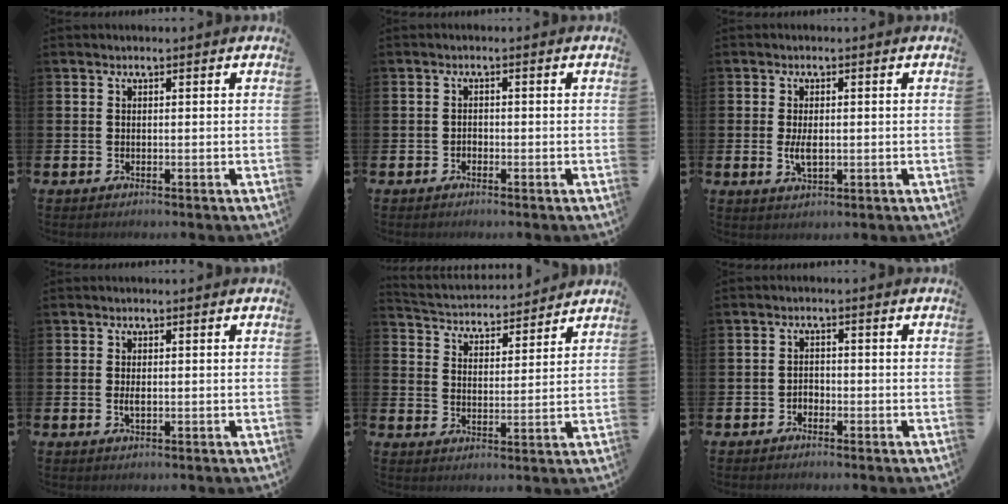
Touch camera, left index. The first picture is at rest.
{"total": 1.0, "force": [-0.7, 0.6, 0.1], "torque": [-0.002, 0.002, -0.017]}
{"total": 3.1, "force": [0.0, 1.5, 2.7], "torque": [-0.044, 0.000, -0.003]}
{"total": 1.5, "force": [0.1, 0.6, 1.3], "torque": [-0.025, 0.002, 0.000]}
{"total": 4.3, "force": [4.2, 1.0, -0.1], "torque": [-0.023, -0.035, 0.069]}
{"total": 1.4, "force": [-1.0, 0.9, 0.2], "torque": [-0.005, 0.003, -0.023]}